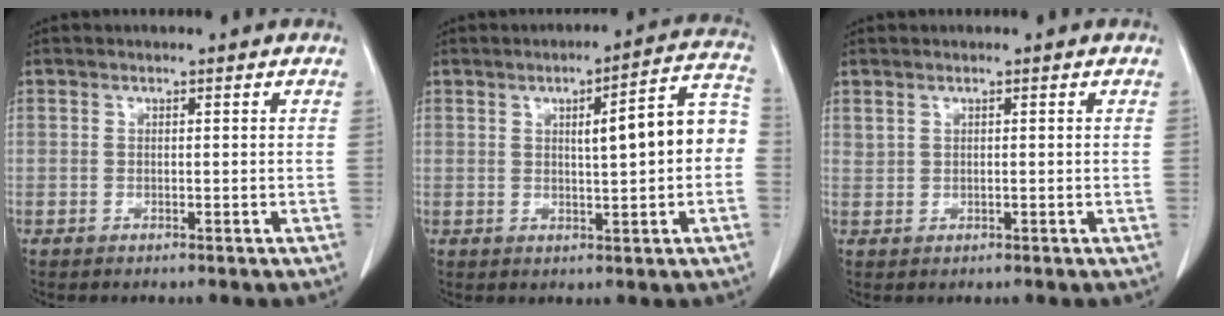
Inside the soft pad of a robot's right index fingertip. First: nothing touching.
{"total": 9.9, "force": [0.5, 1.5, 9.7], "torque": [-0.127, 0.031, 0.006]}
{"total": 0.7, "force": [0.6, 0.3, 0.3], "torque": [-0.005, 0.001, 0.014]}